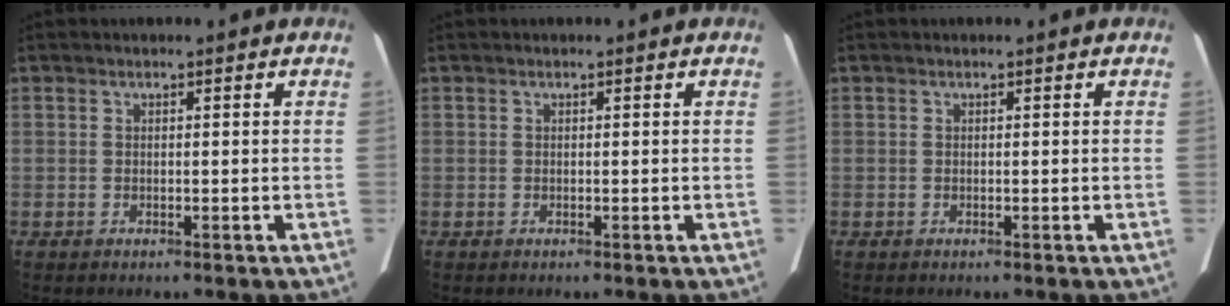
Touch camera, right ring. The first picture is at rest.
{"total": 0.0}
{"total": 0.0}